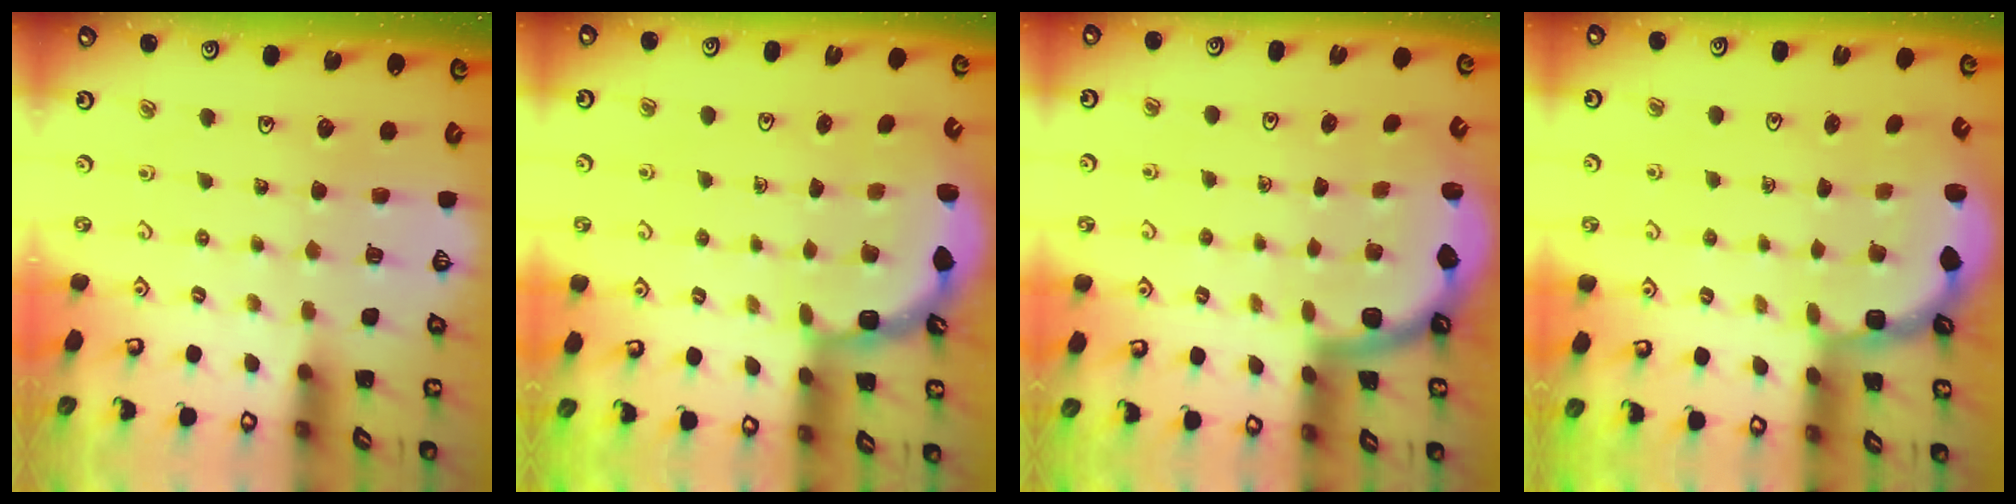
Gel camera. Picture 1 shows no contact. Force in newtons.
{"total": 3.2, "press": 2.7, "slide": 1.7}
{"total": 1.6, "press": 1.6, "slide": 0.1}
{"total": 2.8, "press": 2.3, "slide": 1.7}